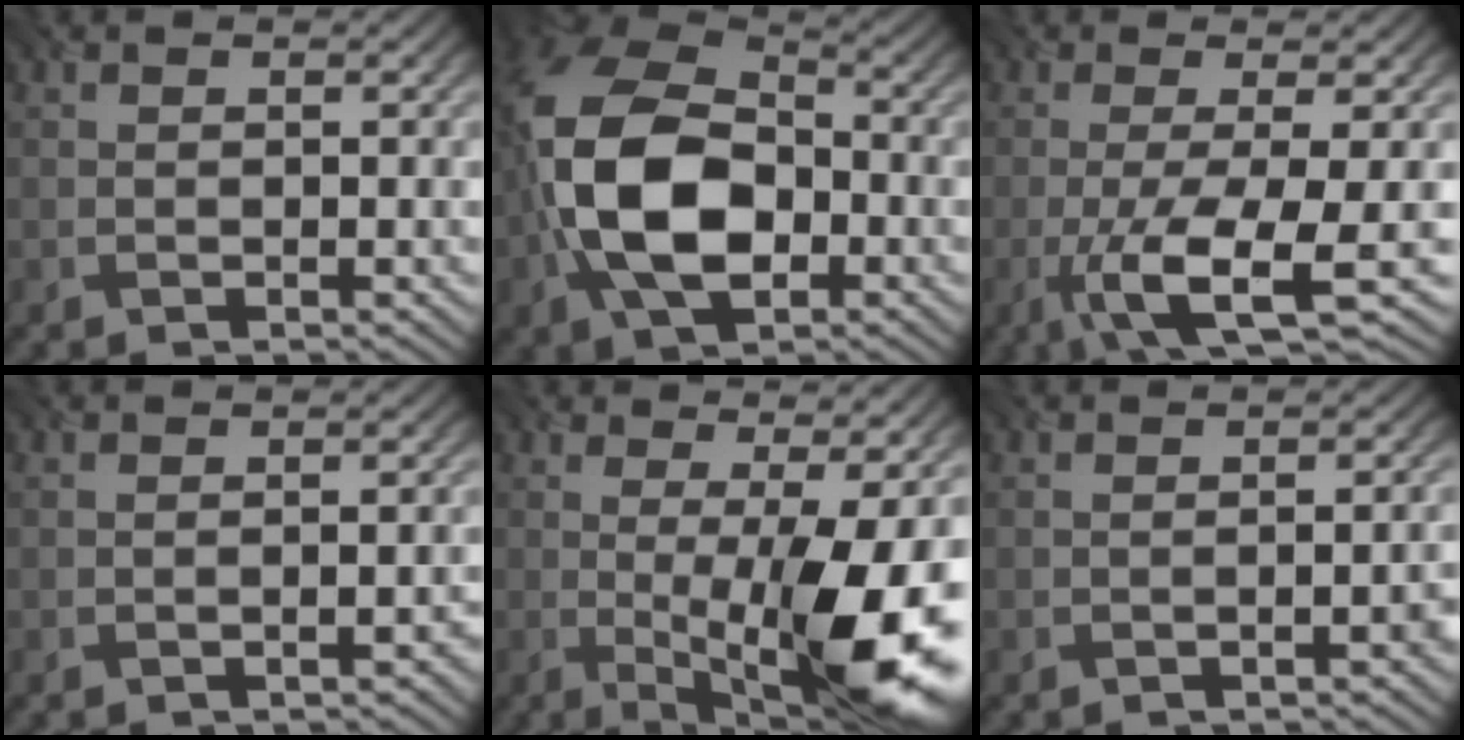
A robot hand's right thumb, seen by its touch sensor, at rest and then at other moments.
{"total": 15.2, "force": [-2.9, 9.4, 11.5], "torque": [-0.261, -0.011, -0.072]}
{"total": 8.5, "force": [-2.7, 1.5, 7.9], "torque": [-0.131, -0.001, -0.055]}
{"total": 1.2, "force": [-0.7, 0.2, 0.9], "torque": [-0.014, 0.004, -0.011]}
{"total": 14.2, "force": [-1.5, 3.9, 13.6], "torque": [-0.193, 0.001, -0.014]}
{"total": 1.8, "force": [-1.0, 0.4, 1.5], "torque": [-0.020, 0.008, -0.016]}